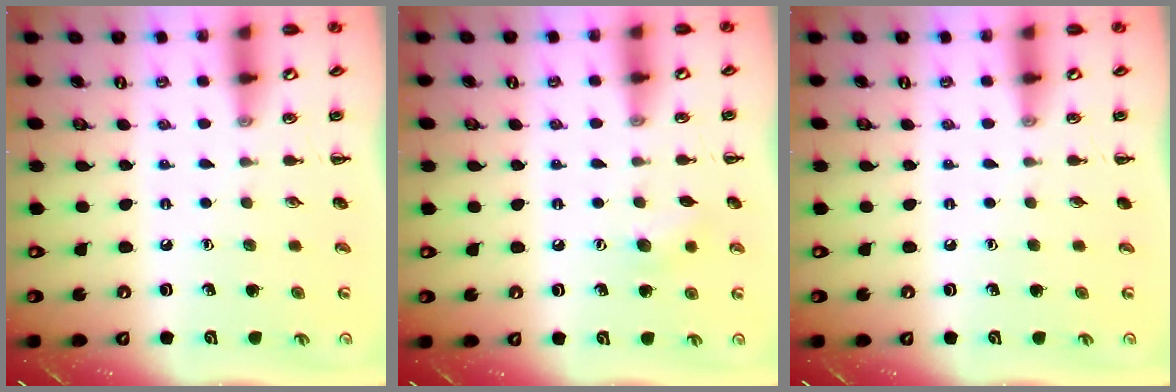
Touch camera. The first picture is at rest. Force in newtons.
{"total": 5.6, "press": 5.5, "slide": 1.4}
{"total": 0.0}